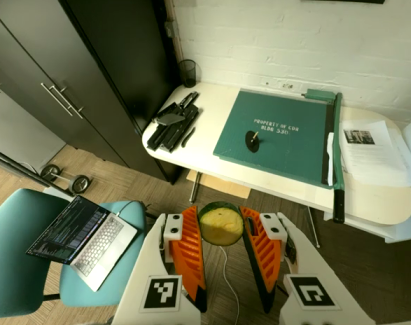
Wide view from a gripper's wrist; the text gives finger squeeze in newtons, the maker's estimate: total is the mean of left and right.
{"total": 10.1, "left": 9.7, "right": 10.4}